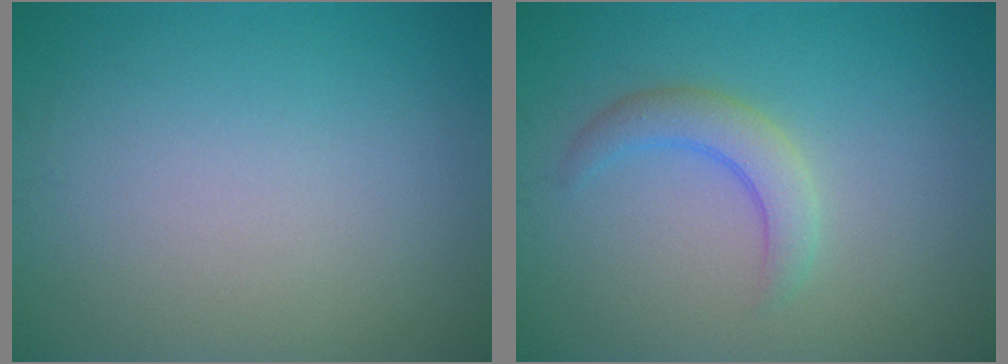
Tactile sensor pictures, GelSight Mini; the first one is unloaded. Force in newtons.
{"total": 2.7, "press": 2.7, "slide": 0.2}